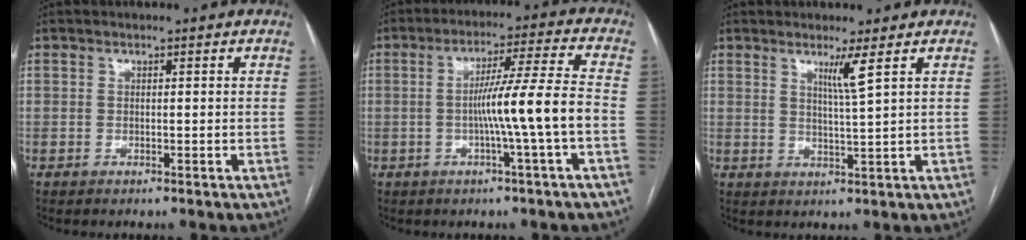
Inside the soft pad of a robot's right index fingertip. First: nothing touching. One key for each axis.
{"total": 9.7, "fx": -2.2, "fy": -1.7, "fz": 9.3, "tx": -0.158, "ty": 0.011, "tz": -0.035}
{"total": 3.5, "fx": 1.9, "fy": -1.1, "fz": 2.7, "tx": -0.050, "ty": -0.014, "tz": 0.038}